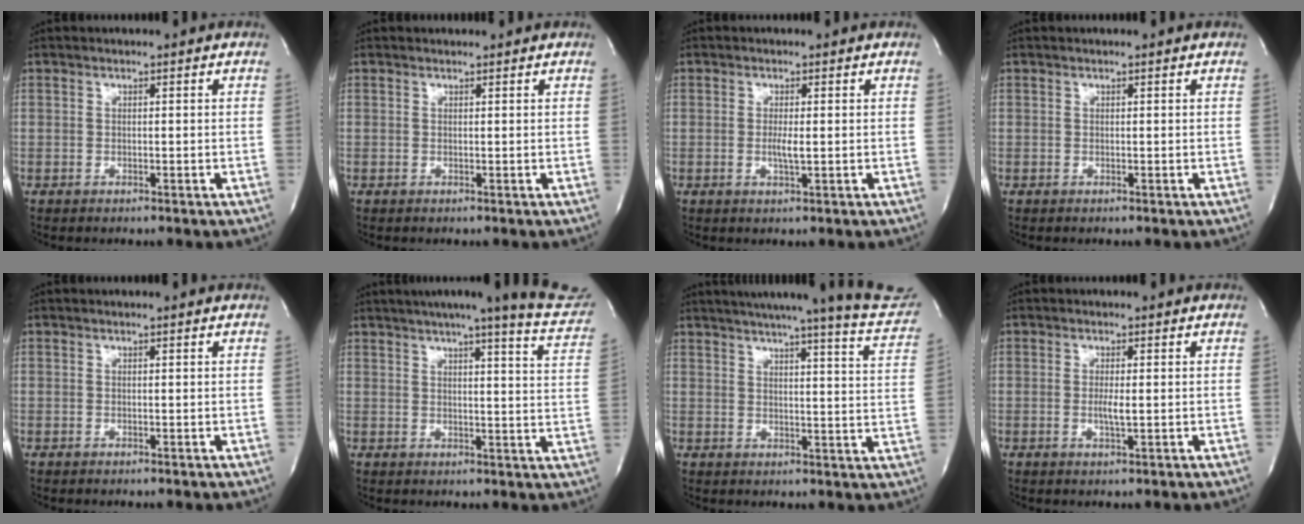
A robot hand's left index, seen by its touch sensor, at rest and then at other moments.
{"total": 0.0}
{"total": 2.1, "force": [-0.5, 0.1, 2.0], "torque": [-0.043, -0.007, -0.009]}
{"total": 0.0}
{"total": 0.0}
{"total": 19.2, "force": [16.6, 0.5, 9.6], "torque": [-0.127, -0.045, 0.182]}
{"total": 23.4, "force": [21.1, 0.2, 10.0], "torque": [-0.144, -0.070, 0.241]}
{"total": 2.0, "force": [-0.5, 0.1, 2.0], "torque": [-0.043, -0.007, -0.008]}